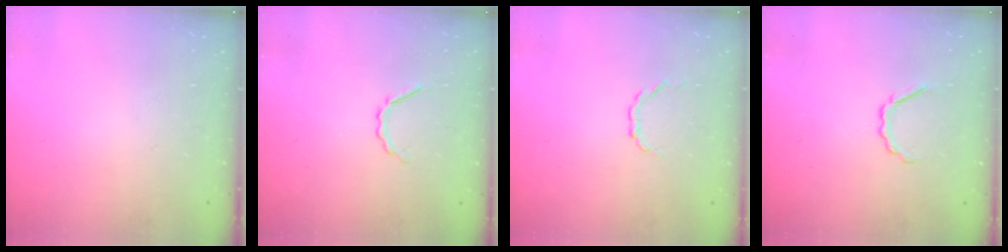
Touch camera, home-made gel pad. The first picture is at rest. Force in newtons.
{"total": 2.9, "press": 2.7, "slide": 1.0}
{"total": 2.1, "press": 2.1, "slide": 0.6}
{"total": 3.1, "press": 3.0, "slide": 0.9}